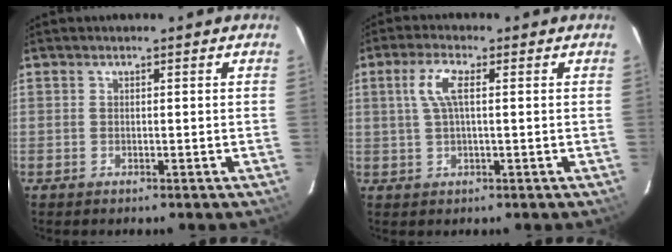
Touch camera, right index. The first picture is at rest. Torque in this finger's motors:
{"motor_torque": [0.46, -0.13, 0.25, 0.10]}